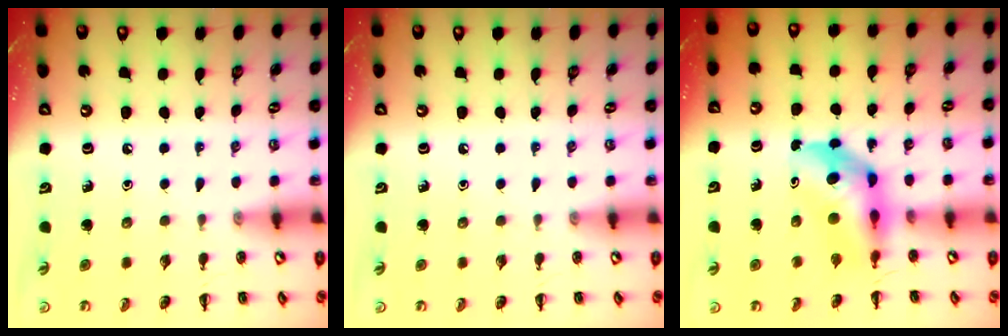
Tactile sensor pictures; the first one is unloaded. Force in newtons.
{"total": 0.0}
{"total": 6.2, "press": 5.9, "slide": 1.7}